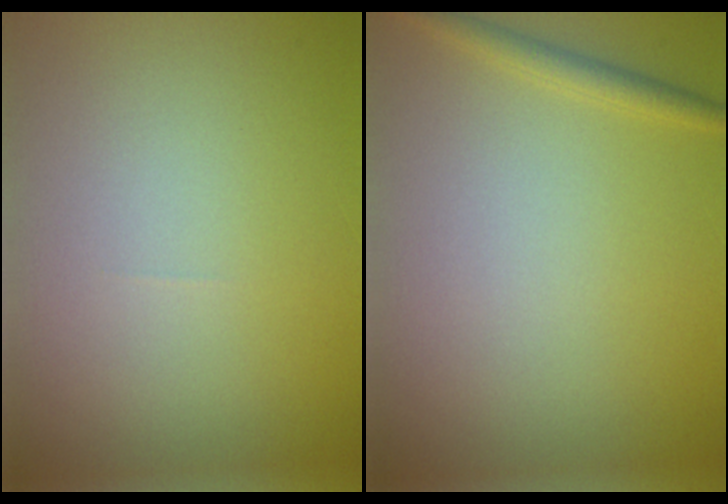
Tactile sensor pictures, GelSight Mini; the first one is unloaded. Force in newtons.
{"total": 1.5, "press": 1.4, "slide": 0.1}